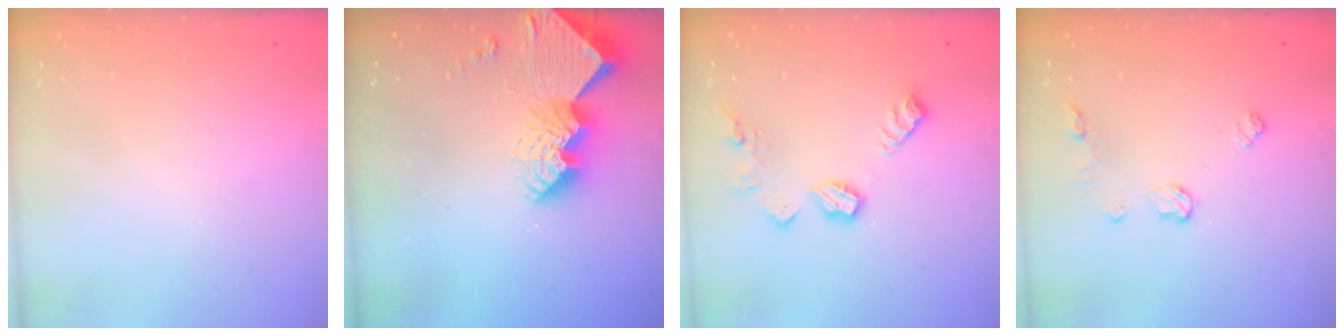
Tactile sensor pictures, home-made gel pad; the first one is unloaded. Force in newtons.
{"total": 11.8, "press": 11.8, "slide": 1.0}
{"total": 10.7, "press": 10.7, "slide": 0.6}
{"total": 7.2, "press": 7.2, "slide": 0.7}